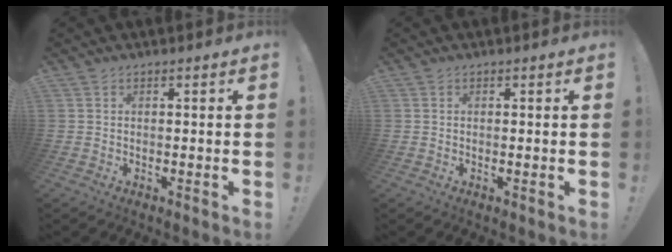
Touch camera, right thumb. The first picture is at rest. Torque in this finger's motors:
{"motor_torque": [-0.03, 0.08, 0.17, -0.19, 0.00]}